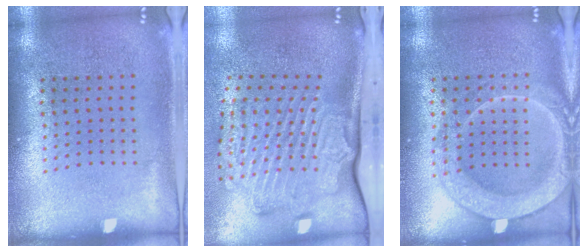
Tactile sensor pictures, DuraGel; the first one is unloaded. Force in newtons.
{"total": 3.3, "press": 2.3, "slide": 2.4}
{"total": 2.0, "press": 2.0, "slide": 0.3}